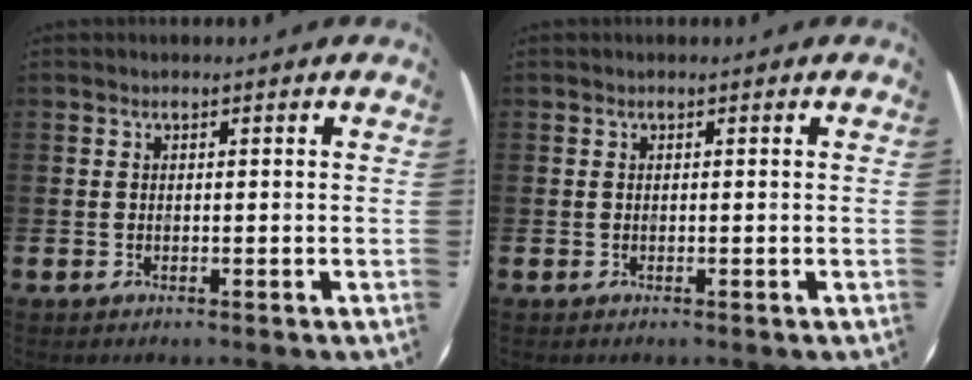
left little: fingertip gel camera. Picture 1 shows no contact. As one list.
[{"total": 0.0}]